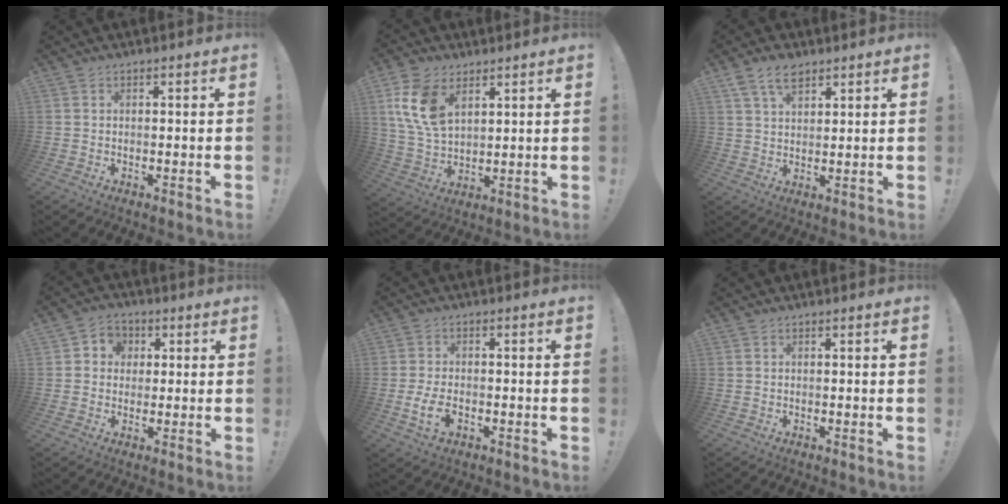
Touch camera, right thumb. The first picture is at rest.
{"total": 13.1, "force": [6.1, 8.1, 8.3], "torque": [-0.164, -0.020, 0.115]}
{"total": 6.9, "force": [4.6, 3.7, 3.5], "torque": [-0.063, -0.013, 0.086]}
{"total": 5.1, "force": [0.2, 4.9, 1.4], "torque": [-0.012, 0.006, 0.004]}
{"total": 6.2, "force": [-2.4, 3.5, 4.5], "torque": [-0.082, -0.002, -0.040]}
{"total": 0.0}